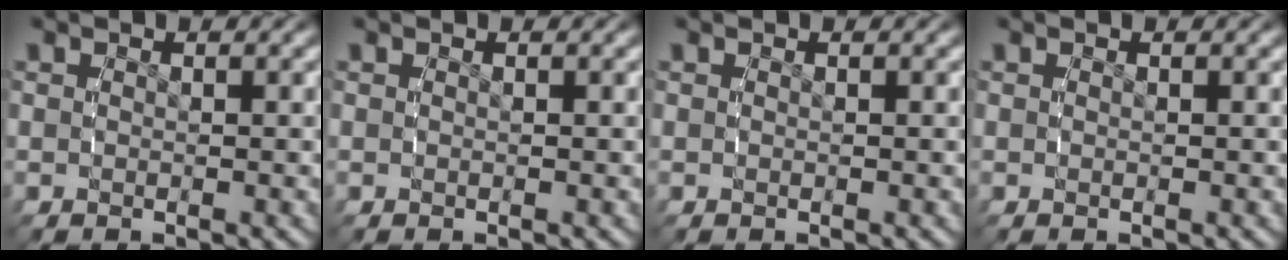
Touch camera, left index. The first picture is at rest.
{"total": 0.0}
{"total": 0.0}
{"total": 0.0}